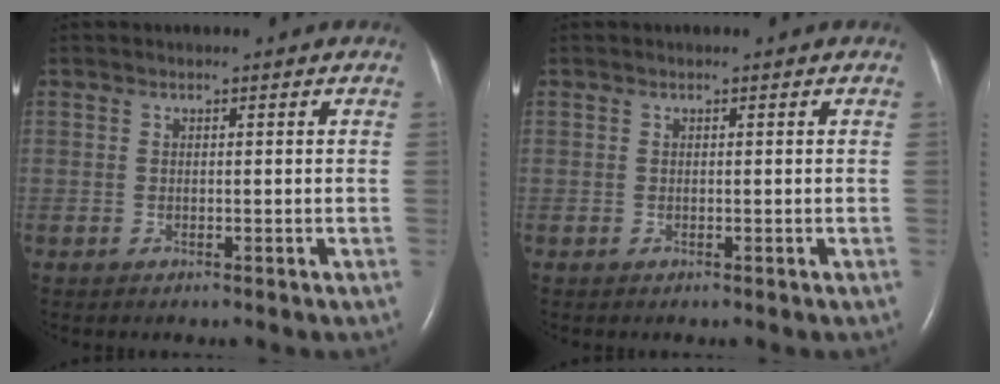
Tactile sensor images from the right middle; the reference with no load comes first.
{"total": 0.0}